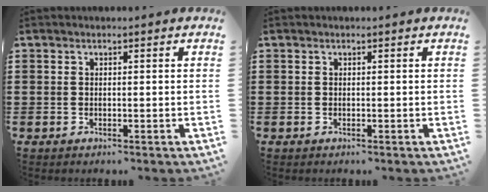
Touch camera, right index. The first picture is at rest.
{"total": 0.0}